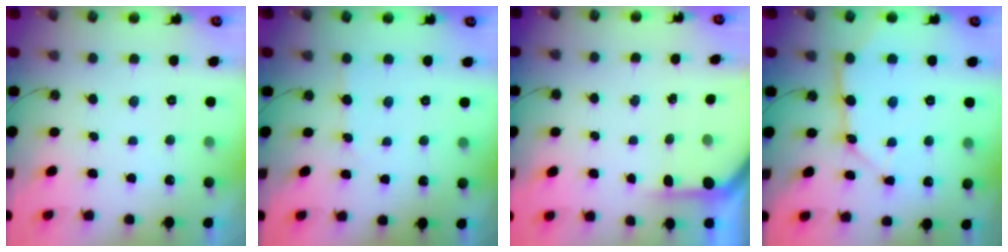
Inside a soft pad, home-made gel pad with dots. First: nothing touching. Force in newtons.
{"total": 2.3, "press": 2.3, "slide": 0.4}
{"total": 2.7, "press": 2.7, "slide": 0.2}
{"total": 11.9, "press": 11.8, "slide": 1.3}